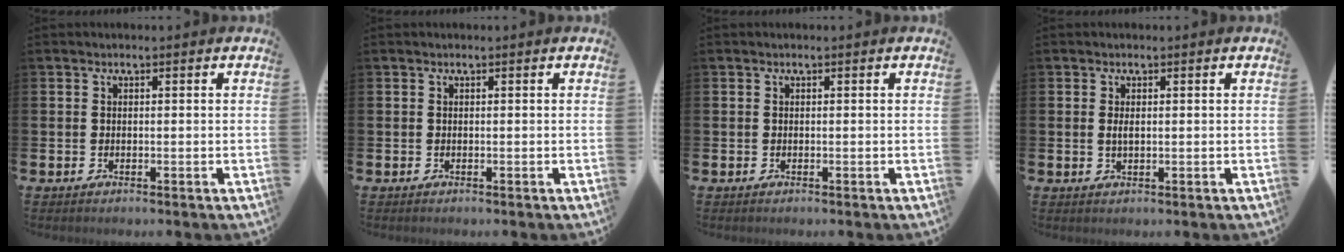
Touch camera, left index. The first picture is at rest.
{"total": 0.0}
{"total": 0.0}
{"total": 1.0, "force": [0.2, 0.4, 0.9], "torque": [-0.005, -0.002, 0.000]}